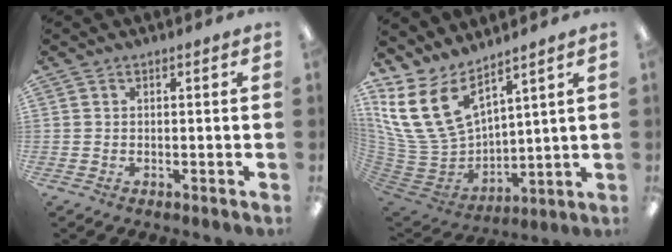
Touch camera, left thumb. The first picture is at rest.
{"total": 17.9, "force": [9.6, 10.5, 10.9], "torque": [-0.241, -0.059, 0.180]}